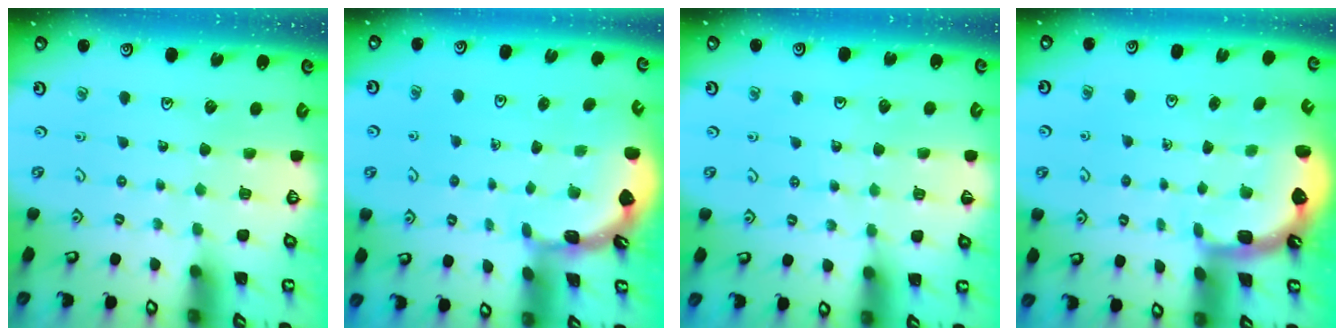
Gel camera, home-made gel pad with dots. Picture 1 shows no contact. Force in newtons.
{"total": 1.8, "press": 1.8, "slide": 0.1}
{"total": 5.0, "press": 4.7, "slide": 1.6}
{"total": 2.6, "press": 1.3, "slide": 2.2}